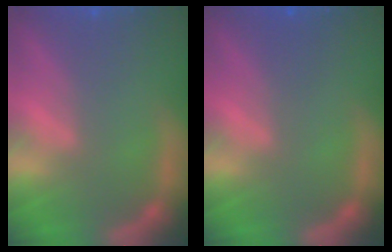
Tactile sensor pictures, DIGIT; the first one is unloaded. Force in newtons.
{"total": 1.0}